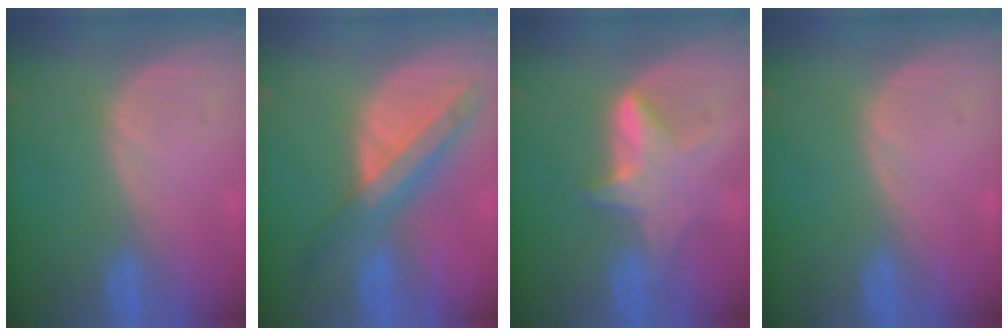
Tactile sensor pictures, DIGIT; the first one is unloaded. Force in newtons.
{"total": 8.1, "press": 7.2, "slide": 3.7}
{"total": 6.0, "press": 5.8, "slide": 1.7}
{"total": 0.0}